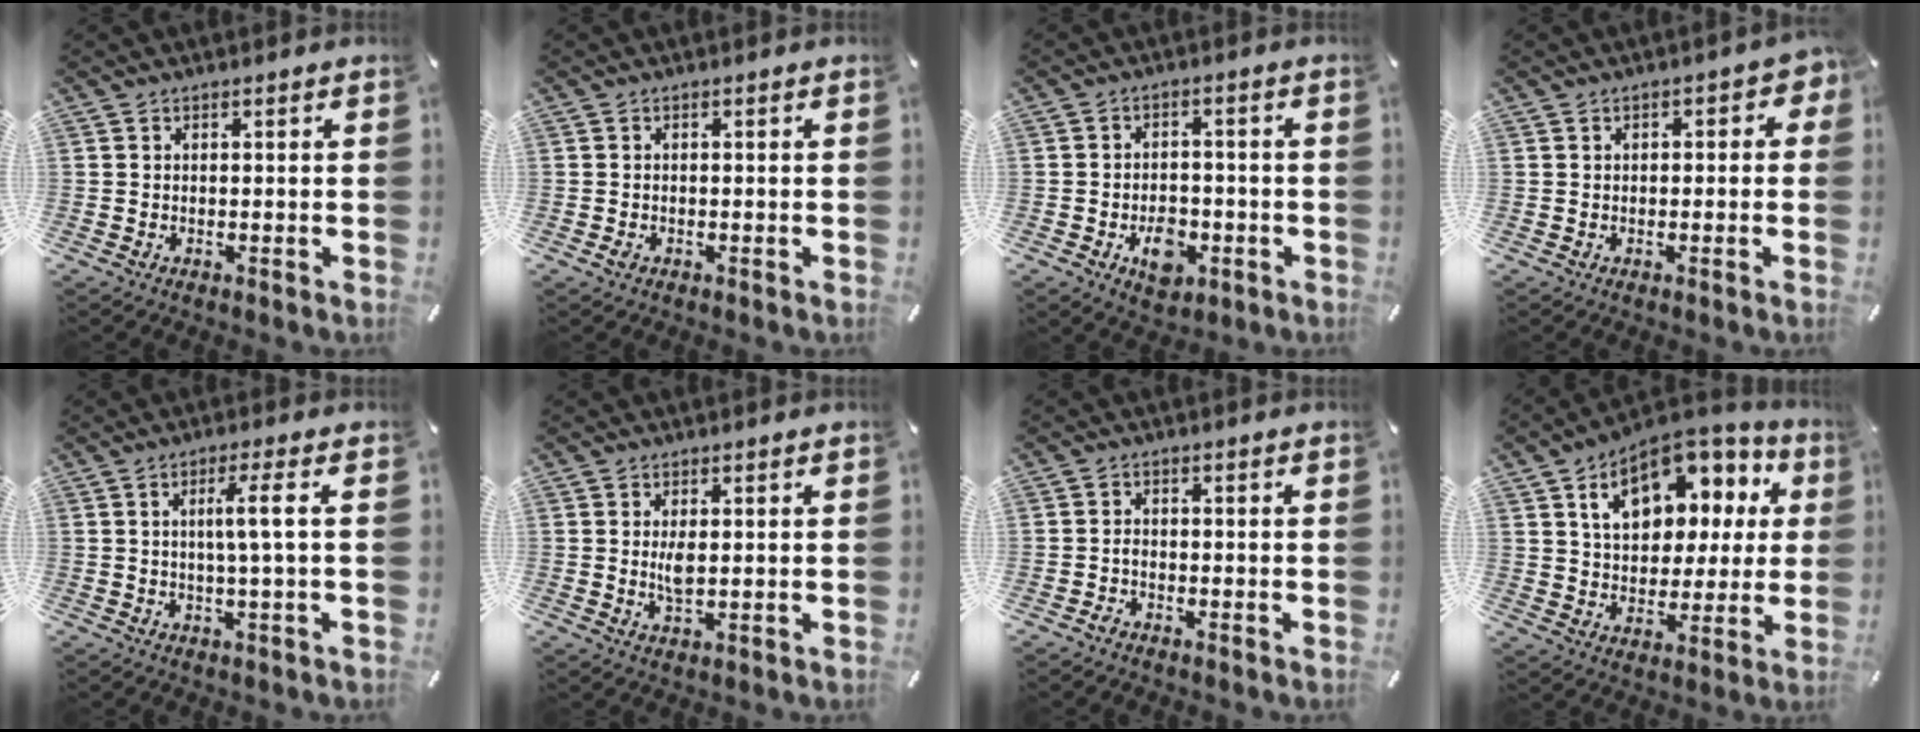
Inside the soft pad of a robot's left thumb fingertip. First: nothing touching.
{"total": 0.8, "force": [-0.4, 0.5, 0.6], "torque": [-0.013, -0.001, -0.005]}
{"total": 7.2, "force": [-2.7, 5.1, 4.4], "torque": [-0.054, 0.012, -0.043]}
{"total": 2.4, "force": [-0.4, 1.6, 1.7], "torque": [-0.023, 0.007, -0.011]}
{"total": 6.7, "force": [1.0, 0.0, 6.7], "torque": [-0.118, -0.003, 0.007]}
{"total": 3.7, "force": [0.5, 1.4, 3.4], "torque": [-0.074, -0.008, 0.002]}
{"total": 1.2, "force": [-1.0, 0.7, 0.4], "torque": [-0.014, 0.002, -0.018]}
{"total": 15.7, "force": [7.6, 10.2, 9.2], "torque": [-0.148, -0.031, 0.136]}